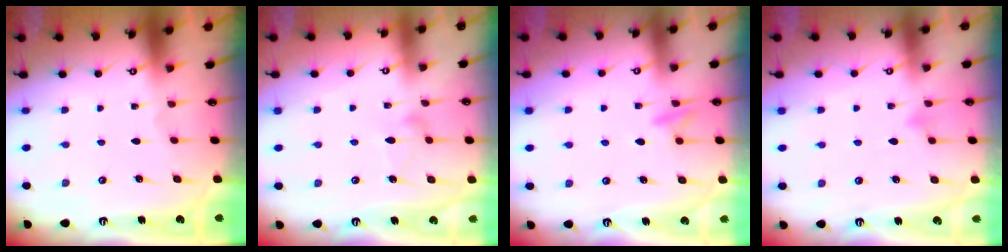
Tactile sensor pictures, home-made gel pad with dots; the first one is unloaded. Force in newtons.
{"total": 6.4, "press": 6.4, "slide": 0.2}
{"total": 8.6, "press": 8.5, "slide": 1.0}
{"total": 3.7, "press": 3.6, "slide": 0.2}